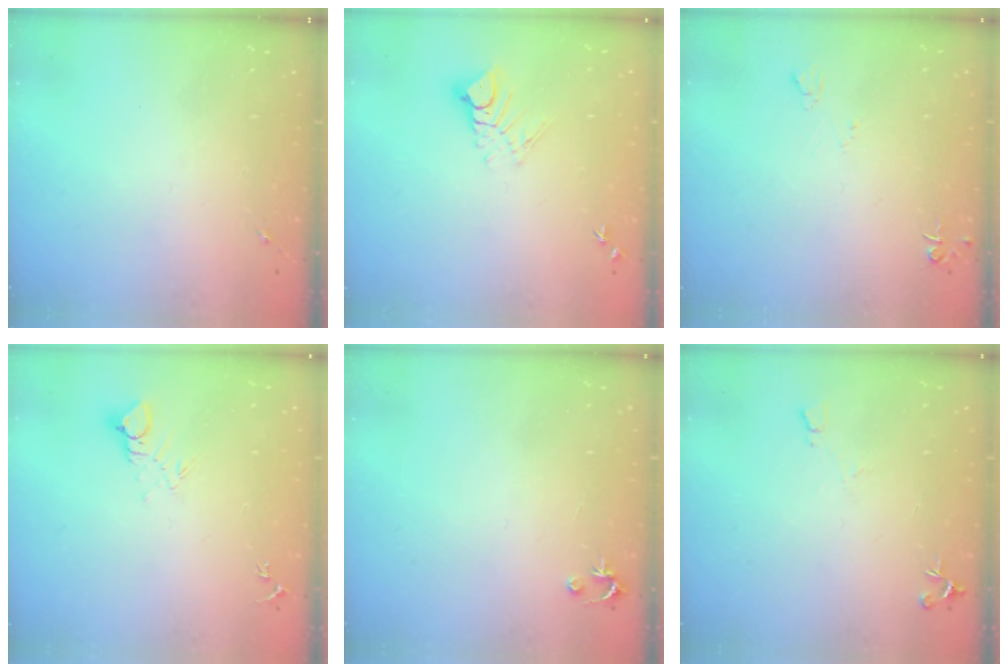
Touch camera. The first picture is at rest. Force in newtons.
{"total": 7.4, "press": 7.3, "slide": 0.9}
{"total": 4.6, "press": 4.6, "slide": 0.7}
{"total": 5.5, "press": 5.5, "slide": 0.4}
{"total": 2.5, "press": 2.5, "slide": 0.2}
{"total": 4.4, "press": 4.3, "slide": 0.9}